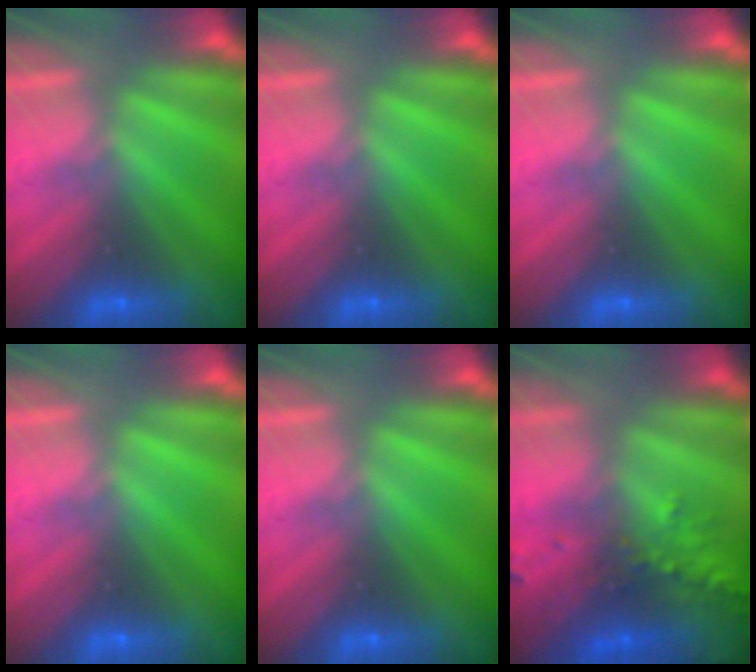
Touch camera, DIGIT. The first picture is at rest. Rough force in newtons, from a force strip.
{"total": 0.0}
{"total": 0.0}
{"total": 0.0}
{"total": 0.0}
{"total": 9.0}